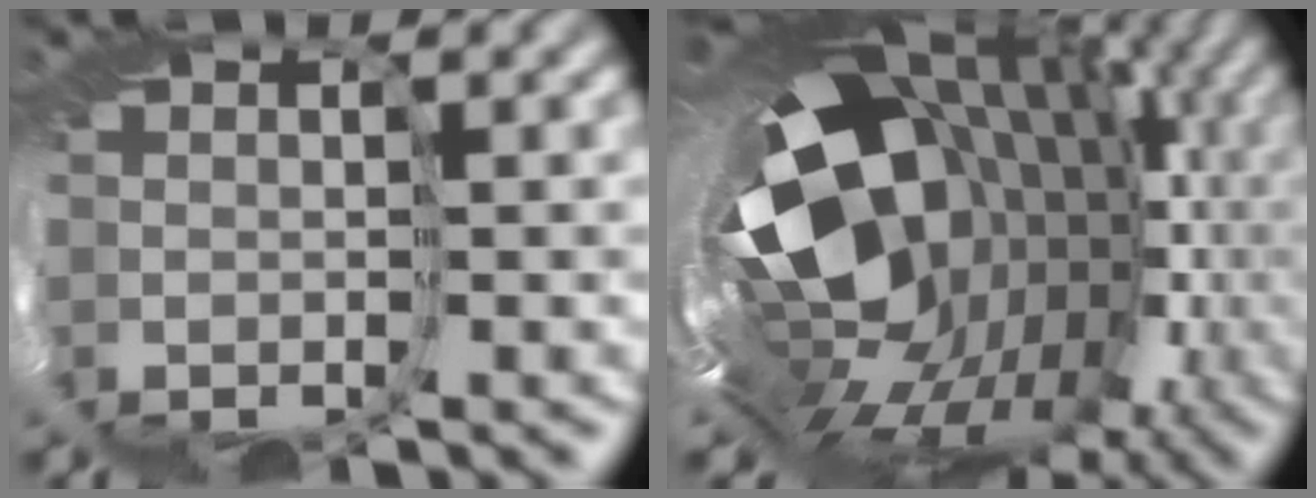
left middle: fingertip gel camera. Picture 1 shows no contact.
{"total": 16.8, "force": [-0.3, 11.5, 12.3], "torque": [-0.194, -0.024, -0.018]}